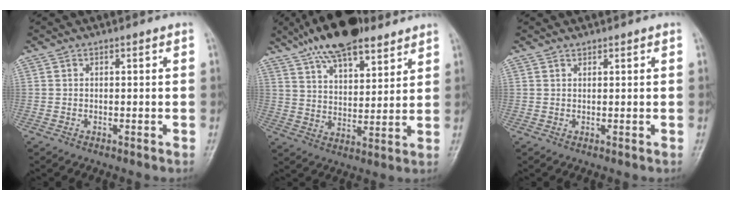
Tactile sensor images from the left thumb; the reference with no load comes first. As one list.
[{"total": 17.0, "force": [12.2, 6.7, 9.8], "torque": [-0.139, -0.036, 0.209]}, {"total": 0.7, "force": [0.6, 0.2, 0.0], "torque": [0.001, -0.006, 0.011]}]